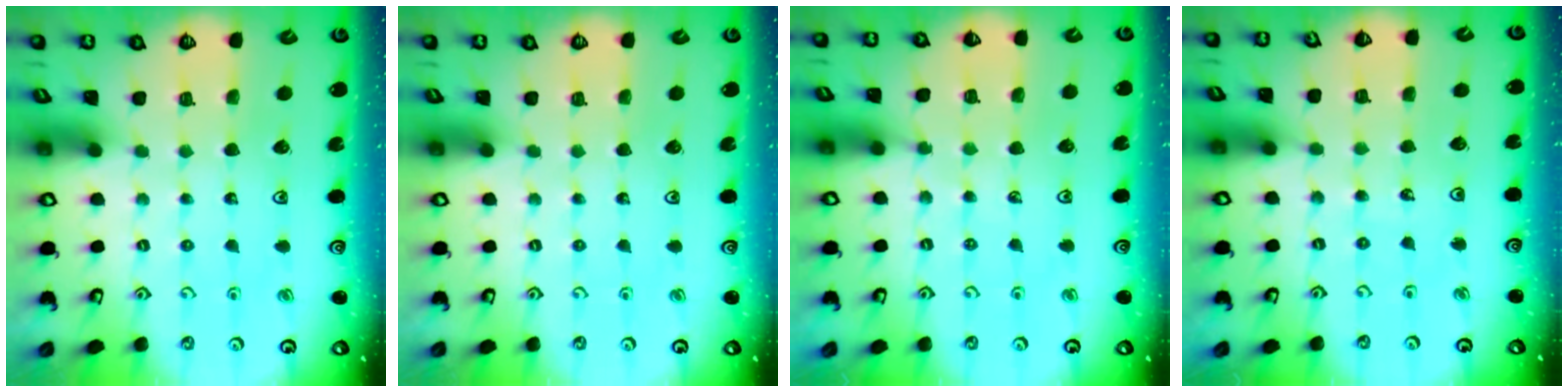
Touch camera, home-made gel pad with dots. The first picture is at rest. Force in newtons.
{"total": 0.0}
{"total": 5.2, "press": 5.2, "slide": 0.9}
{"total": 3.0, "press": 3.0, "slide": 0.3}